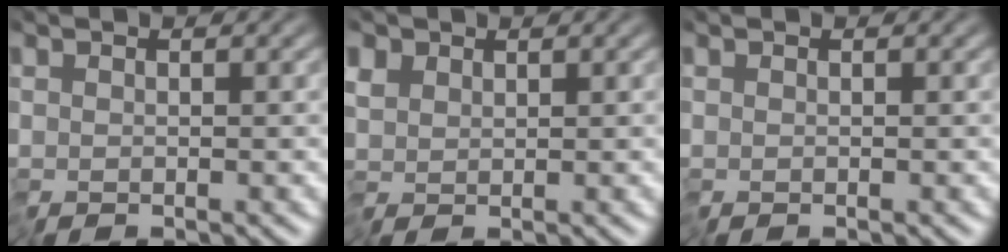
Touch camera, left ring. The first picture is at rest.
{"total": 1.0, "force": [0.1, 0.9, 0.4], "torque": [-0.004, 0.001, -0.002]}
{"total": 0.0}